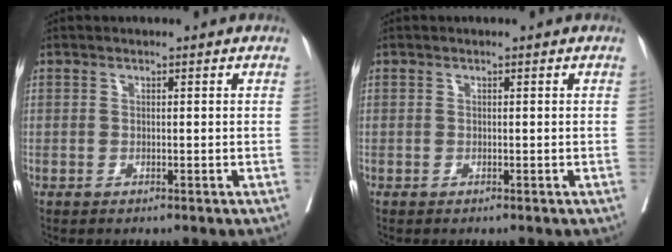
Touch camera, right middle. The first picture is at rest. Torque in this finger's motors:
{"motor_torque": [0.66, -0.96, 0.03, 0.00]}